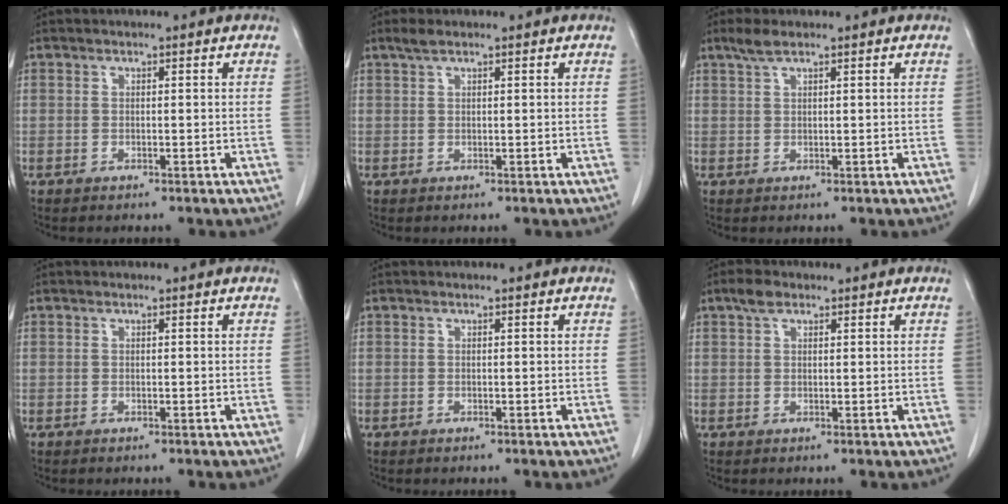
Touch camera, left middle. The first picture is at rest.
{"total": 1.6, "force": [1.3, 0.3, 1.0], "torque": [-0.029, 0.009, 0.027]}
{"total": 2.4, "force": [1.8, 0.3, 1.5], "torque": [-0.039, 0.007, 0.037]}
{"total": 0.0}
{"total": 0.0}
{"total": 2.3, "force": [1.6, 1.1, 1.3], "torque": [-0.030, 0.010, 0.029]}